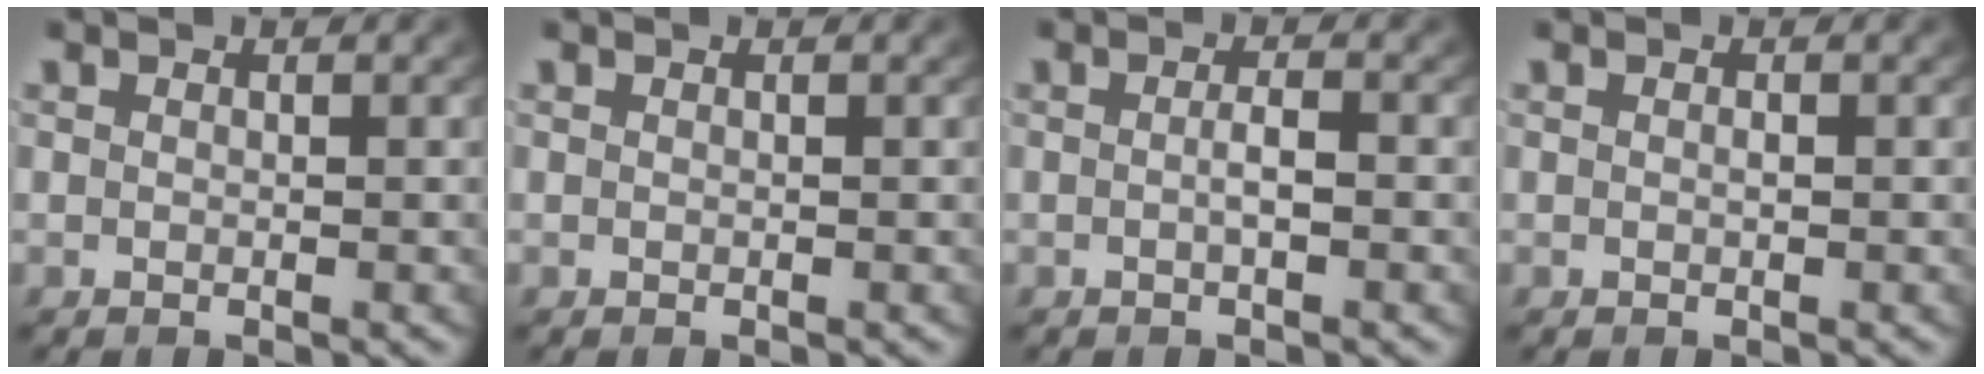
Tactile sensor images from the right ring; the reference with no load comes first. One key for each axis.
{"total": 0.0}
{"total": 1.4, "fx": -0.6, "fy": 0.1, "fz": 1.2, "tx": -0.023, "ty": -0.005, "tz": -0.008}
{"total": 0.0}